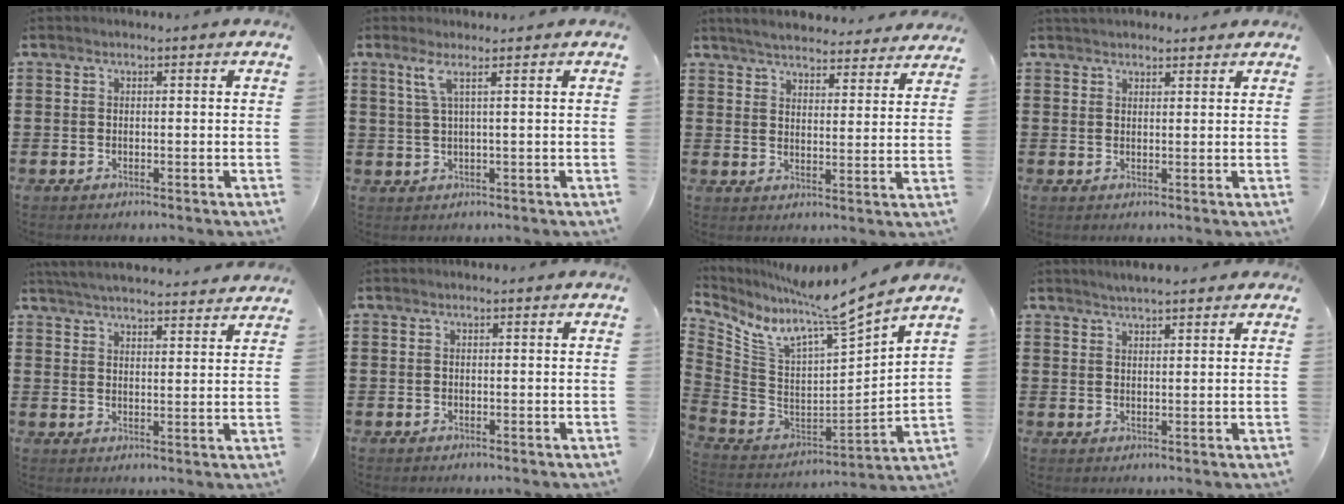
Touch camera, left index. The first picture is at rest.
{"total": 2.6, "force": [1.2, -0.3, 2.3], "torque": [-0.051, -0.005, 0.020]}
{"total": 5.0, "force": [4.9, 0.2, 0.9], "torque": [-0.037, -0.024, 0.086]}
{"total": 2.0, "force": [2.0, 0.4, 0.2], "torque": [-0.009, 0.003, 0.038]}
{"total": 4.6, "force": [4.5, -0.4, 0.8], "torque": [-0.030, -0.022, 0.082]}
{"total": 0.0}
{"total": 7.5, "force": [6.5, 0.0, 3.9], "torque": [-0.108, -0.074, 0.098]}
{"total": 2.3, "force": [2.2, 0.3, 0.6], "torque": [-0.018, 0.002, 0.041]}